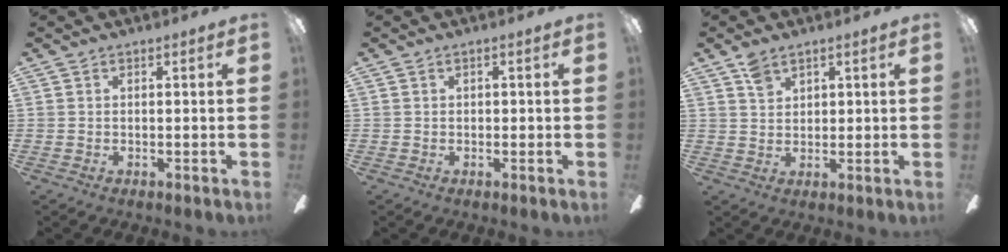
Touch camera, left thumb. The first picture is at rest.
{"total": 0.6, "force": [-0.1, 0.5, 0.4], "torque": [-0.008, 0.004, -0.003]}
{"total": 3.7, "force": [2.7, 2.1, 1.4], "torque": [-0.018, -0.009, 0.049]}